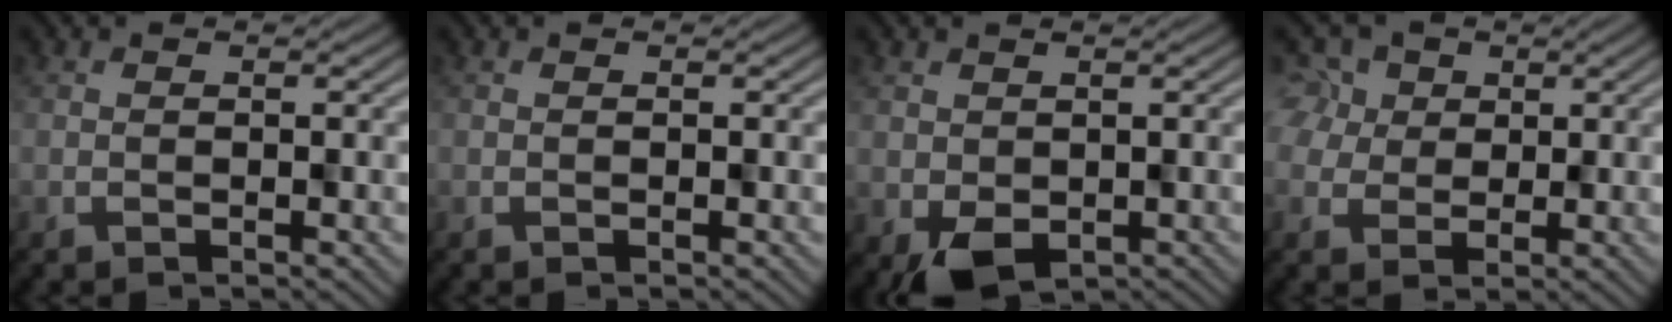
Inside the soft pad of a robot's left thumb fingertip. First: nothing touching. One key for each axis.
{"total": 0.0}
{"total": 4.6, "fx": -1.8, "fy": 3.3, "fz": 2.6, "tx": -0.040, "ty": -0.019, "tz": -0.020}
{"total": 5.3, "fx": 0.7, "fy": 5.1, "fz": 1.2, "tx": -0.044, "ty": 0.004, "tz": -0.011}